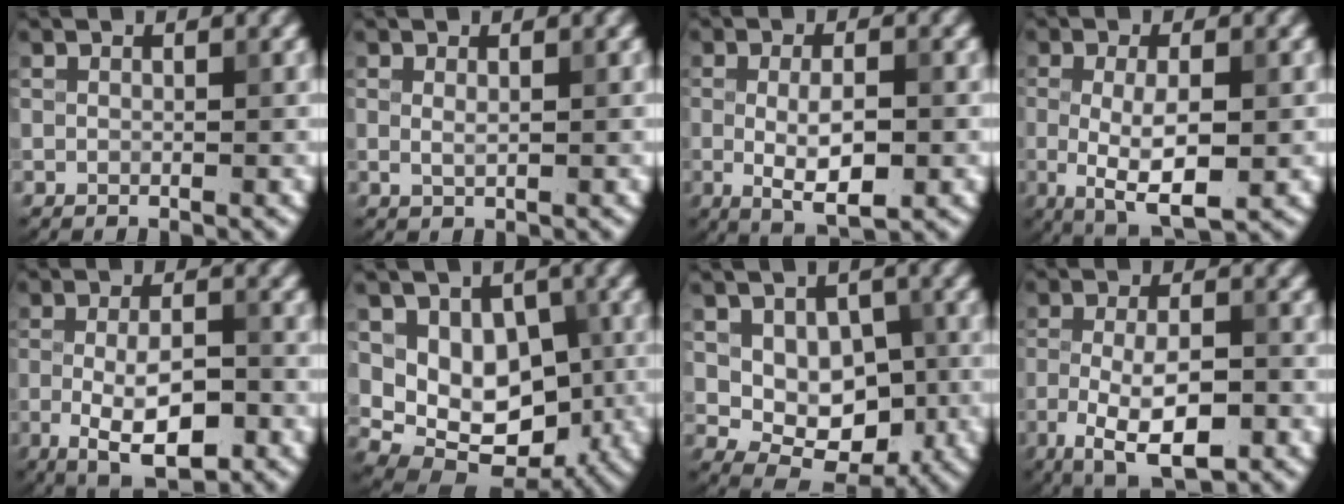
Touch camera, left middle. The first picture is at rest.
{"total": 0.8, "force": [0.3, 0.2, 0.7], "torque": [-0.013, -0.002, 0.005]}
{"total": 4.9, "force": [-0.7, 1.6, 4.6], "torque": [-0.080, -0.008, -0.011]}
{"total": 5.7, "force": [-0.9, 1.8, 5.3], "torque": [-0.101, -0.015, -0.013]}
{"total": 6.4, "force": [-2.1, 2.3, 5.6], "torque": [-0.096, -0.004, -0.035]}
{"total": 8.1, "force": [-0.1, 6.2, 5.2], "torque": [-0.065, -0.012, 0.005]}
{"total": 6.7, "force": [-0.1, 4.5, 4.9], "torque": [-0.072, -0.009, 0.005]}
{"total": 7.1, "force": [-3.0, 2.6, 5.9], "torque": [-0.107, -0.004, -0.051]}